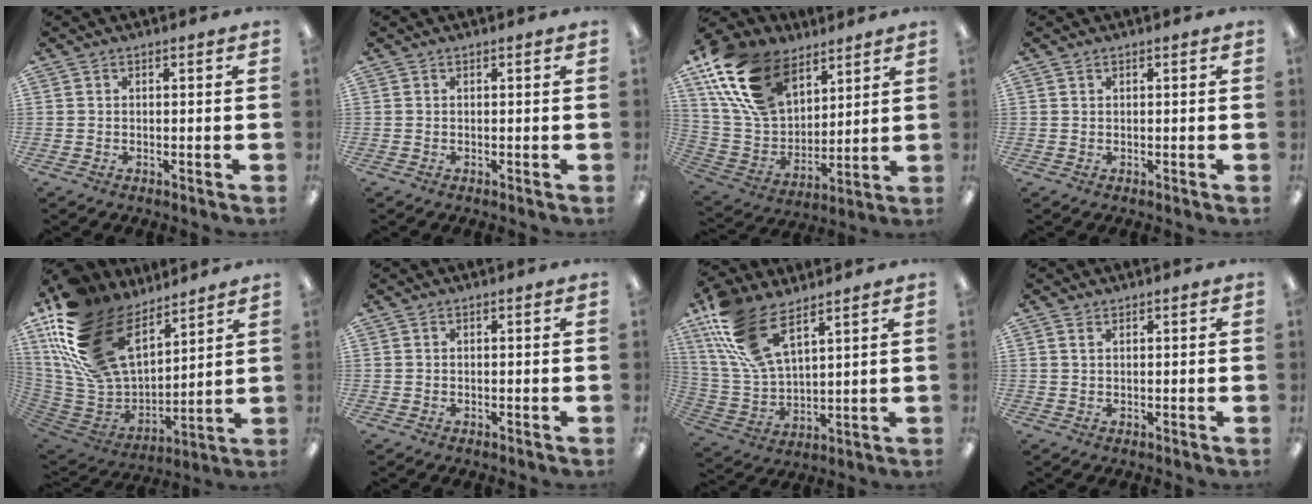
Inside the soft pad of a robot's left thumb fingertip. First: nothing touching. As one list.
[{"total": 0.0}, {"total": 20.6, "force": [12.5, 12.4, 10.8], "torque": [-0.246, -0.044, 0.236]}, {"total": 0.6, "force": [0.3, 0.2, 0.4], "torque": [-0.008, 0.003, 0.006]}, {"total": 25.8, "force": [13.7, 14.9, 15.9], "torque": [-0.305, -0.071, 0.259]}, {"total": 0.0}, {"total": 20.4, "force": [12.3, 9.6, 13.2], "torque": [-0.316, -0.060, 0.223]}, {"total": 1.3, "force": [0.7, 0.7, 0.8], "torque": [-0.019, 0.002, 0.013]}]